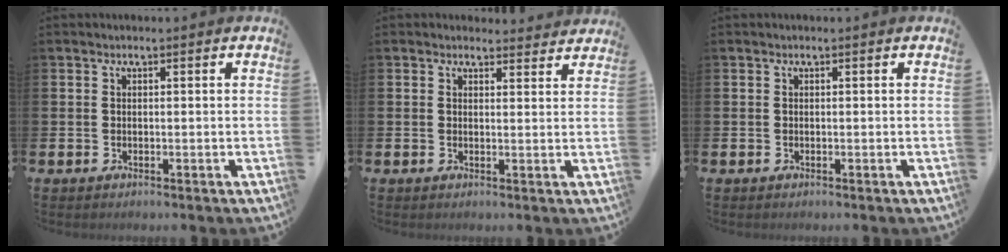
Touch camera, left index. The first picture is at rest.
{"total": 2.2, "force": [2.1, 0.6, -0.1], "torque": [0.007, -0.012, 0.036]}
{"total": 0.0}